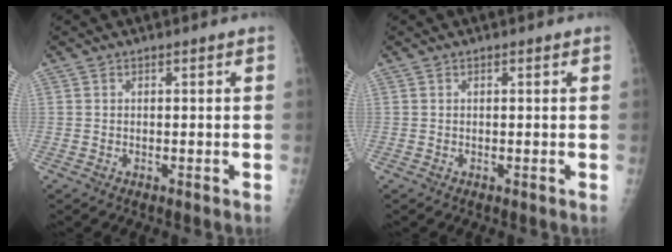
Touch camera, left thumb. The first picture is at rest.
{"total": 0.0}